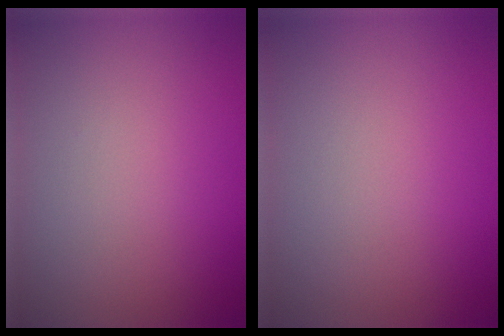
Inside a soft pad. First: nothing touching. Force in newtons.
{"total": 0.0}